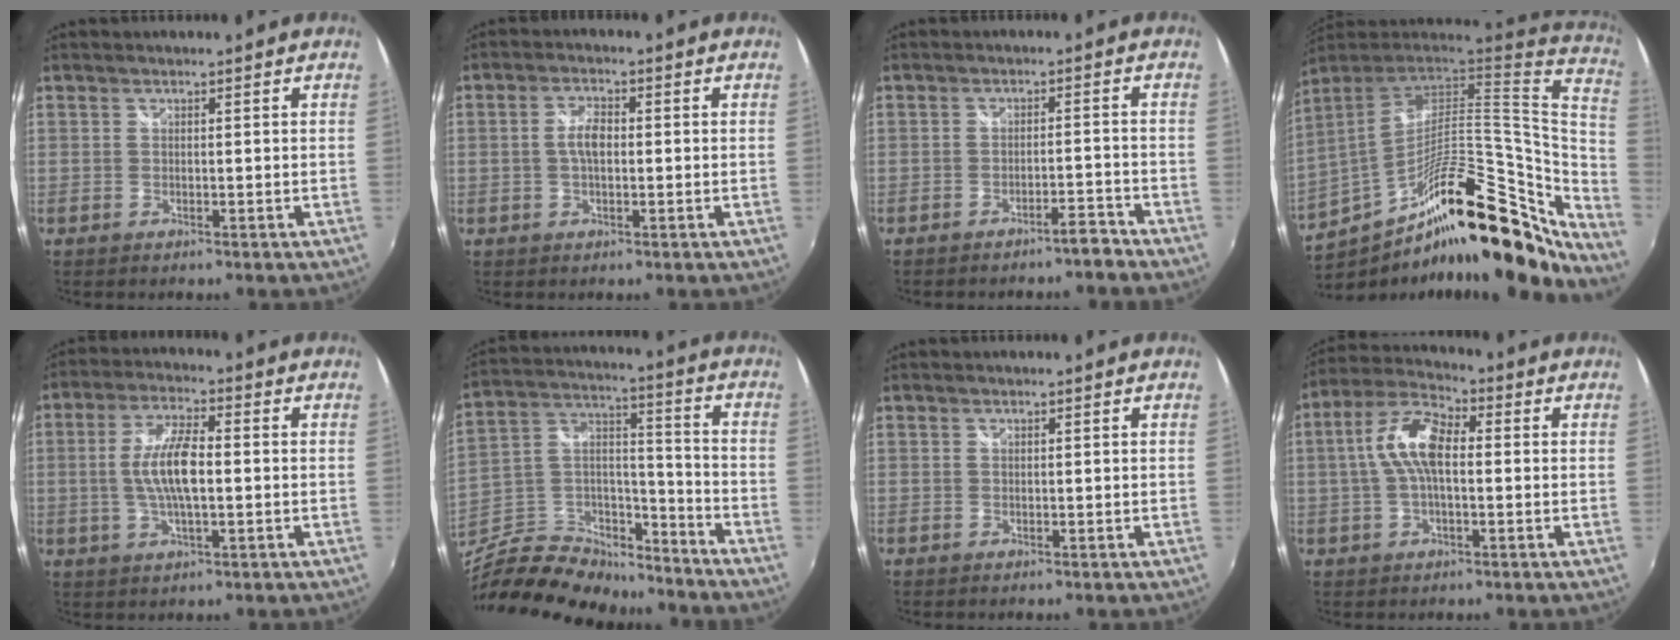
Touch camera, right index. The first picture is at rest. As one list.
[{"total": 3.8, "force": [-0.1, 1.8, 3.3], "torque": [-0.066, 0.008, -0.003]}, {"total": 3.5, "force": [-3.2, 0.5, 1.3], "torque": [-0.025, 0.006, -0.043]}, {"total": 26.9, "force": [-10.9, 9.9, 22.6], "torque": [-0.362, -0.027, -0.174]}, {"total": 9.2, "force": [-0.4, 2.9, 8.7], "torque": [-0.170, 0.004, -0.008]}, {"total": 25.0, "force": [-20.3, 10.1, 10.6], "torque": [-0.233, 0.031, -0.326]}, {"total": 0.0}, {"total": 9.5, "force": [0.3, 4.2, 8.5], "torque": [-0.176, 0.022, 0.002]}]